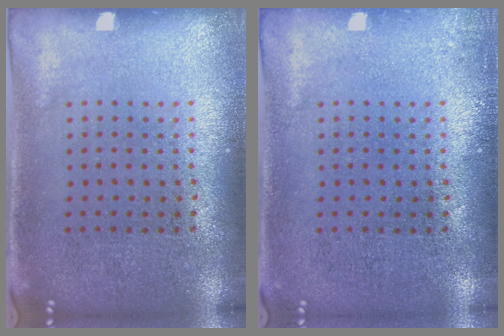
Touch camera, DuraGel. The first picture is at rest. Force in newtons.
{"total": 0.7, "press": 0.7, "slide": 0.2}